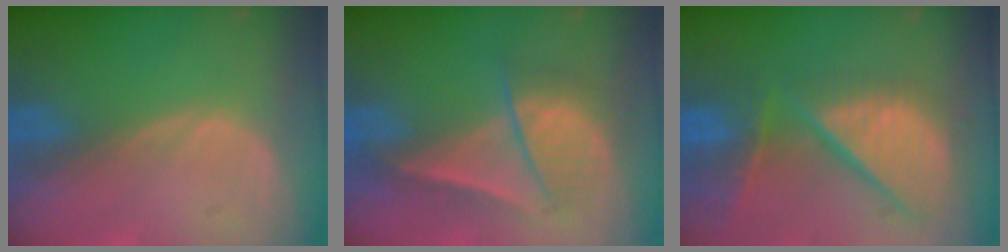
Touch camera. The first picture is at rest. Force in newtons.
{"total": 6.8, "press": 6.8, "slide": 0.4}
{"total": 12.7, "press": 10.5, "slide": 7.1}